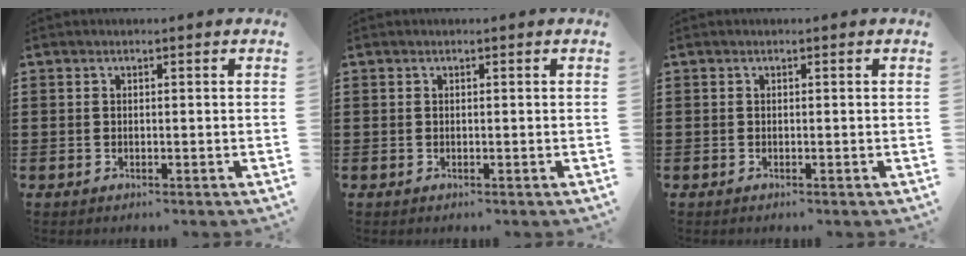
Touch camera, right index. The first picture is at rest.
{"total": 0.0}
{"total": 0.0}